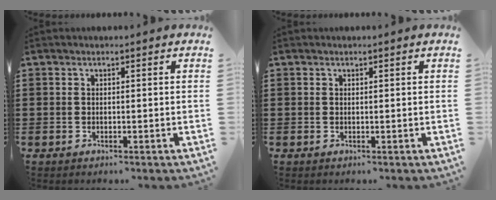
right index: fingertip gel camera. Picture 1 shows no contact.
{"total": 0.0}